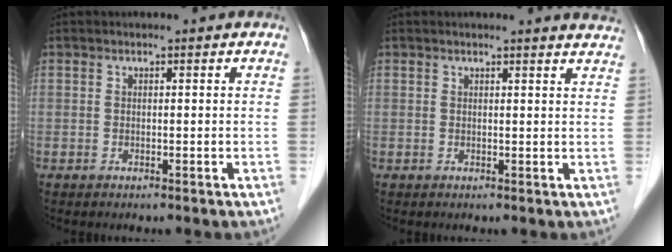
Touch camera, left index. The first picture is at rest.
{"total": 4.7, "force": [4.6, 0.0, 1.0], "torque": [-0.011, -0.011, 0.029]}